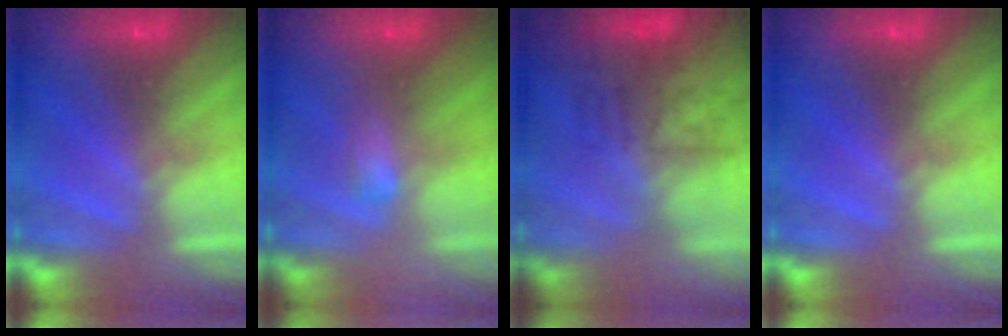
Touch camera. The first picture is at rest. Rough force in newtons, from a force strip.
{"total": 2.1}
{"total": 8.6}
{"total": 0.0}